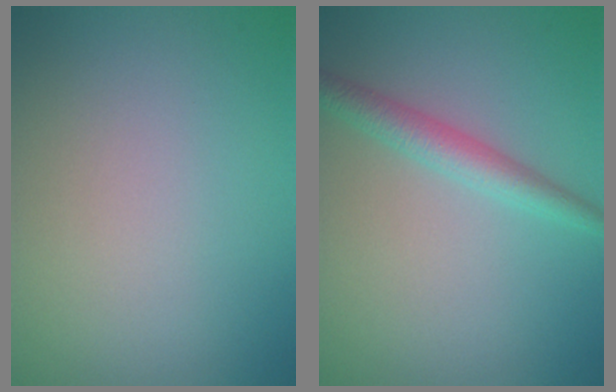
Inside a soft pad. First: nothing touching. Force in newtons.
{"total": 2.7, "press": 2.7, "slide": 0.2}